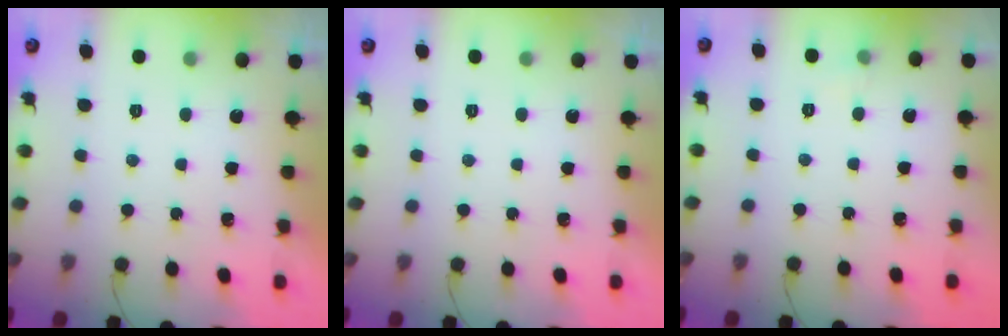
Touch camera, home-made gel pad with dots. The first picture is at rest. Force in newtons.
{"total": 0.0}
{"total": 2.9, "press": 2.8, "slide": 0.9}